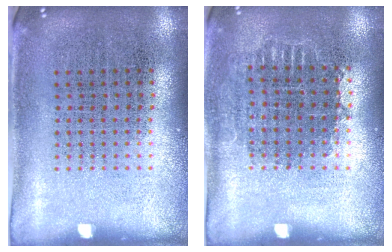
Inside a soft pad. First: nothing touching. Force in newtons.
{"total": 0.8, "press": 0.7, "slide": 0.3}